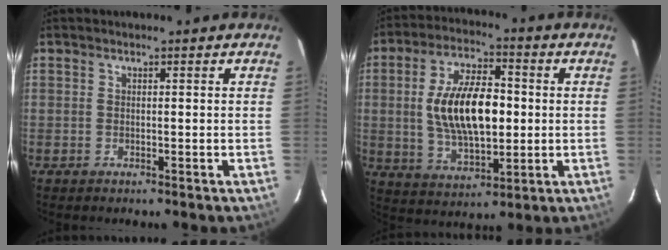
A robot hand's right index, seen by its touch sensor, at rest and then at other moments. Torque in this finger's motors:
{"motor_torque": [0.96, 0.03, 0.63, 0.21]}